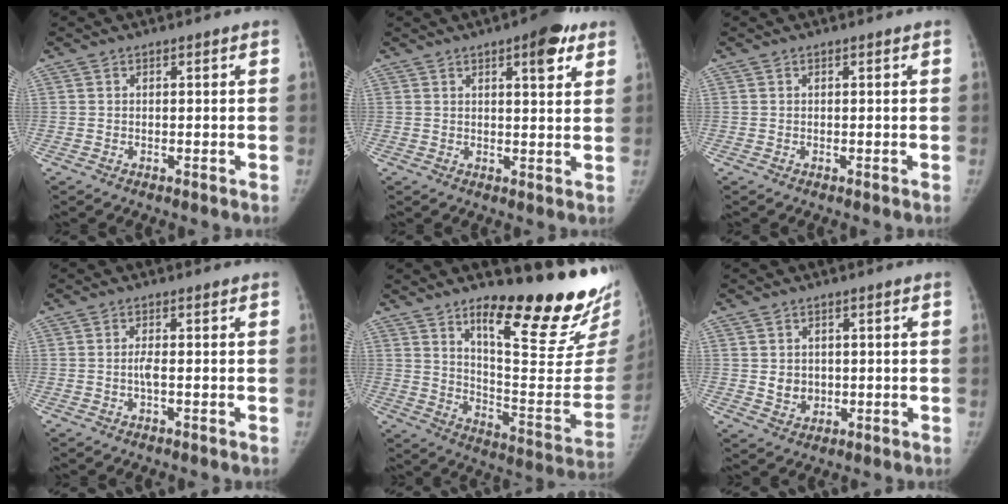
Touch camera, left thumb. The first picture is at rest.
{"total": 7.1, "force": [3.9, 2.2, 5.5], "torque": [-0.058, -0.015, 0.047]}
{"total": 0.0}
{"total": 1.4, "force": [-0.2, 0.1, 1.4], "torque": [-0.036, -0.002, -0.005]}
{"total": 26.1, "force": [18.3, 5.9, 17.7], "torque": [-0.214, -0.131, 0.268]}
{"total": 3.8, "force": [0.4, 3.3, 1.8], "torque": [-0.018, -0.006, 0.018]}